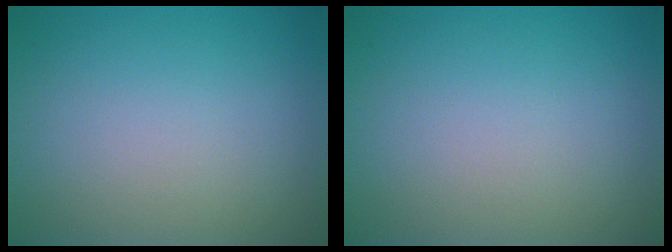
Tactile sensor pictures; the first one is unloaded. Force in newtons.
{"total": 0.0}